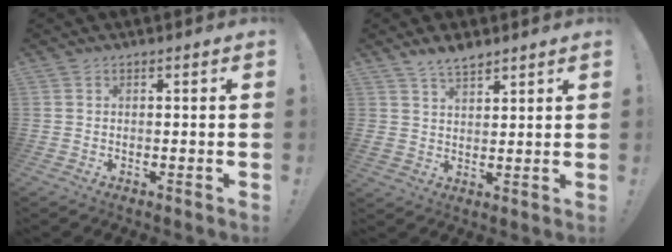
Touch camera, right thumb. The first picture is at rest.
{"total": 6.3, "force": [4.9, 3.1, 2.2], "torque": [-0.041, -0.024, 0.094]}